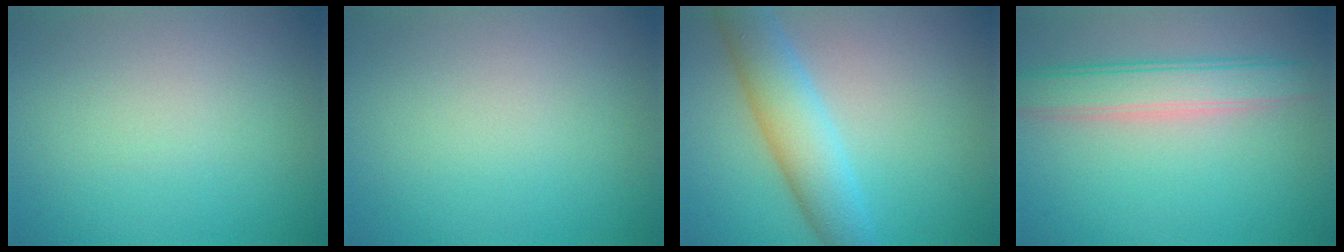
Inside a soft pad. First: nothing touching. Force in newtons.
{"total": 0.0}
{"total": 5.5, "press": 5.5, "slide": 0.1}
{"total": 4.3, "press": 4.3, "slide": 0.2}